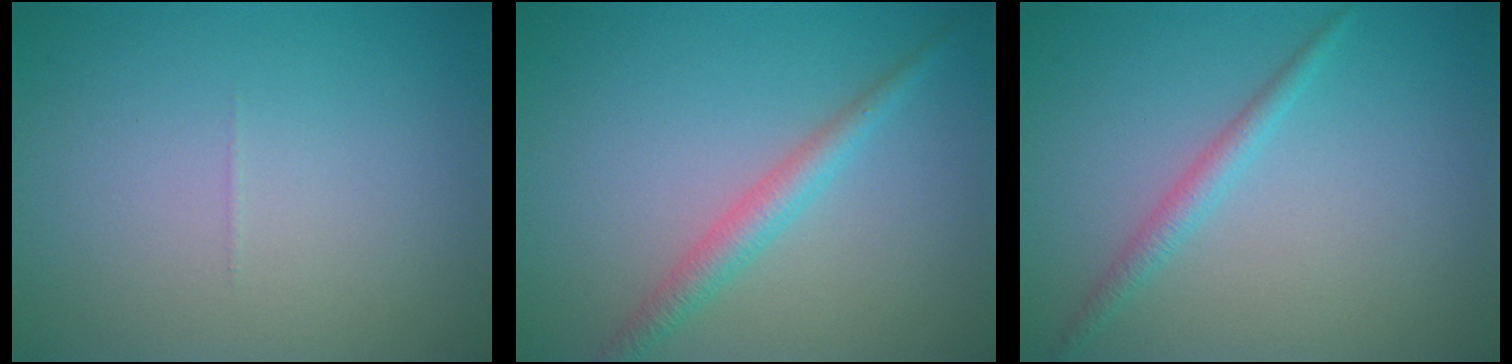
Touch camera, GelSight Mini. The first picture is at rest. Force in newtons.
{"total": 2.5, "press": 2.5, "slide": 0.1}
{"total": 1.6, "press": 1.6, "slide": 0.1}